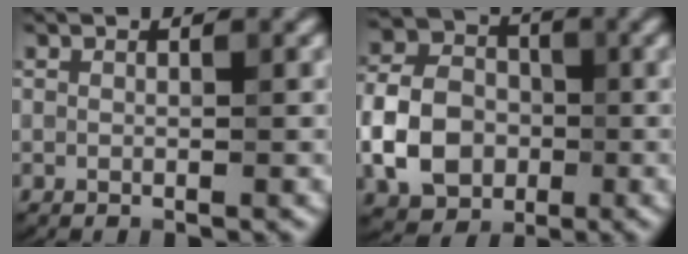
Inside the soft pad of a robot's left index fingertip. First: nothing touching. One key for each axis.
{"total": 6.9, "fx": -1.8, "fy": 5.4, "fz": 3.9, "tx": -0.085, "ty": 0.009, "tz": -0.042}